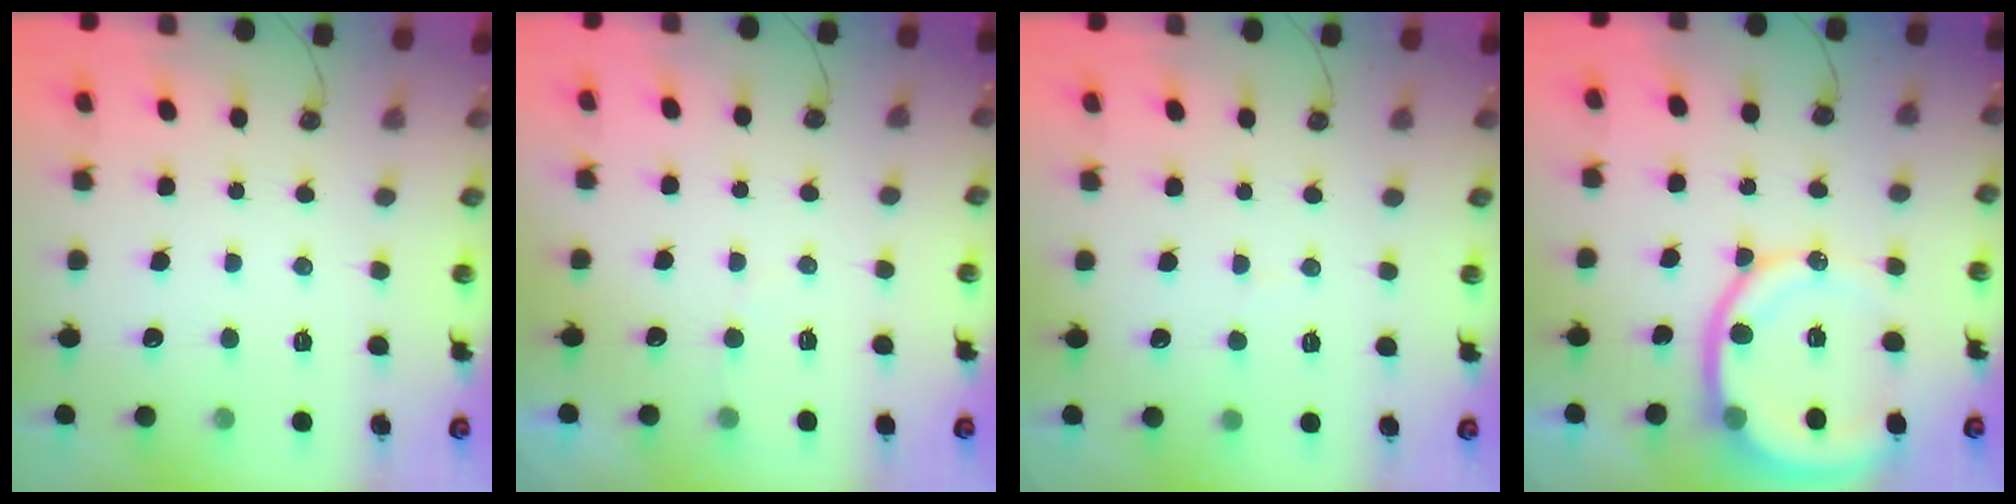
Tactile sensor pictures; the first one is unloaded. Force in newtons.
{"total": 2.6, "press": 2.6, "slide": 0.3}
{"total": 2.6, "press": 2.6, "slide": 0.2}
{"total": 12.9, "press": 12.8, "slide": 1.7}